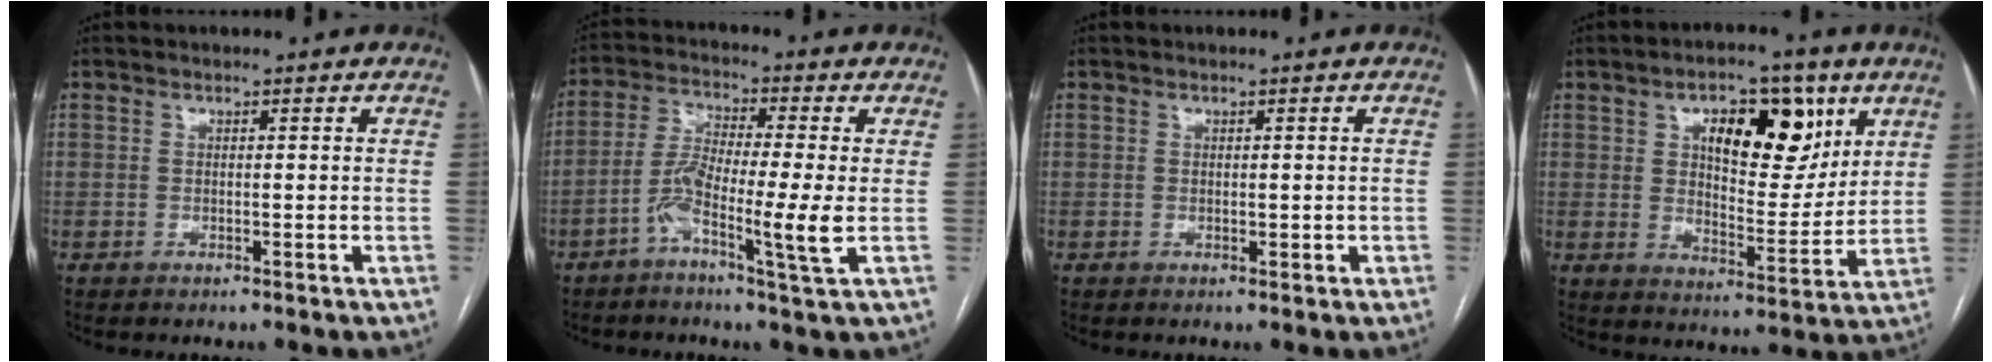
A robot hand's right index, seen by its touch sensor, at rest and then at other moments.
{"total": 8.7, "force": [-2.7, -0.2, 8.3], "torque": [-0.165, 0.001, -0.056]}
{"total": 1.0, "force": [-0.2, 0.6, 0.8], "torque": [-0.009, 0.000, 0.003]}
{"total": 13.2, "force": [5.8, 5.9, 10.3], "torque": [-0.149, 0.012, 0.097]}